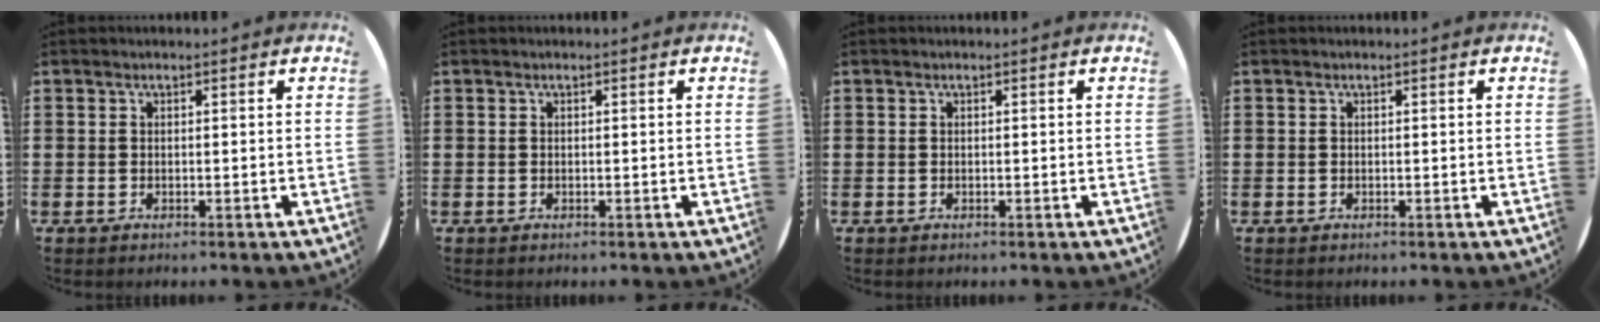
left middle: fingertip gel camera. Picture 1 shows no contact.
{"total": 0.0}
{"total": 0.0}
{"total": 0.0}